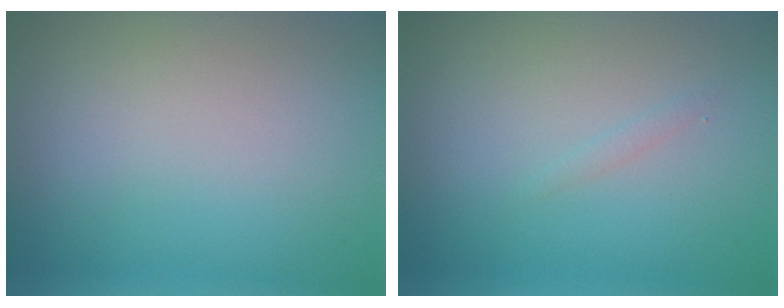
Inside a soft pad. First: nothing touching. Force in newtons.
{"total": 0.6, "press": 0.6, "slide": 0.0}